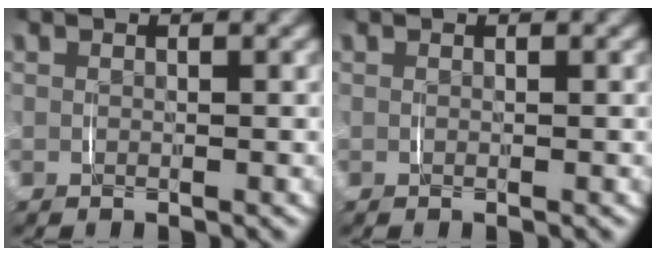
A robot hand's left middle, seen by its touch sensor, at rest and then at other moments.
{"total": 0.0}